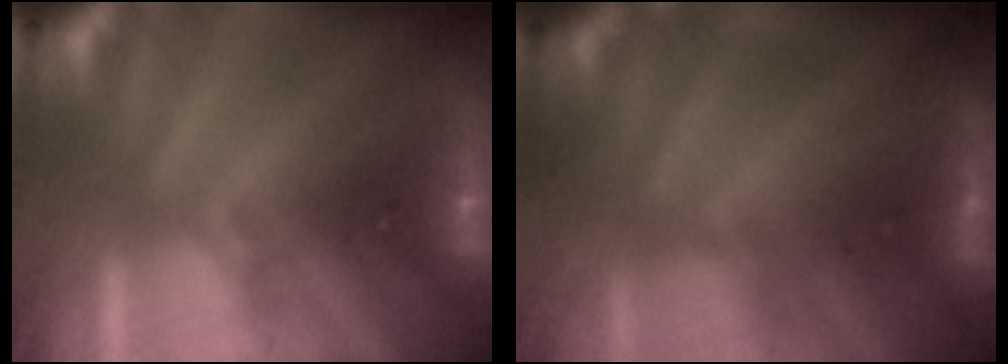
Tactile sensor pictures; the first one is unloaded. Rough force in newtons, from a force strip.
{"total": 5.0}